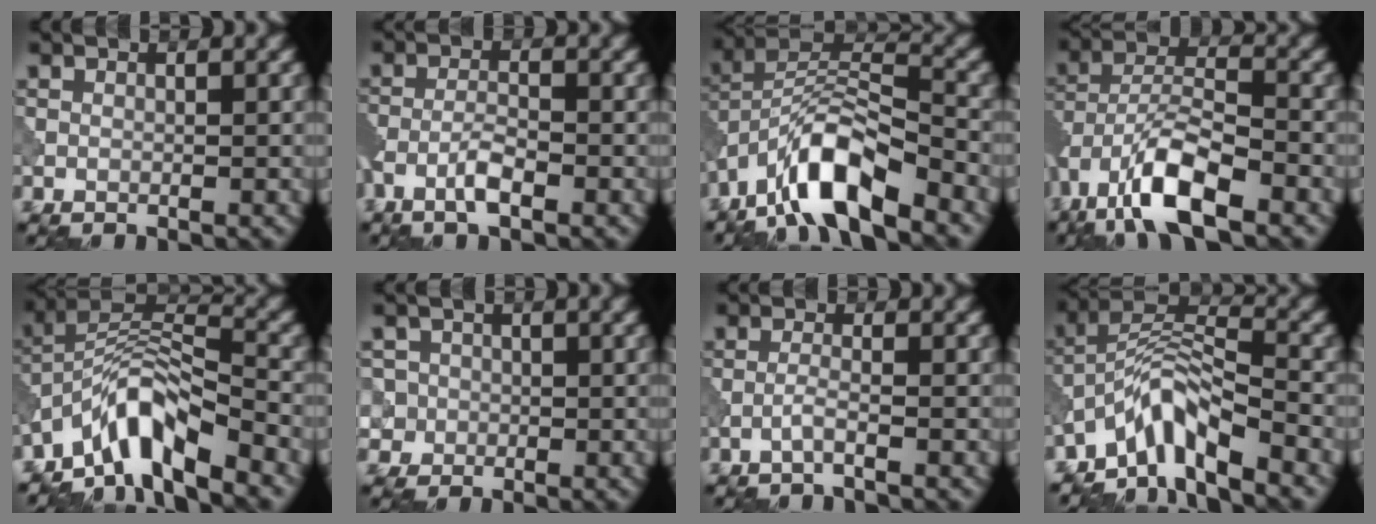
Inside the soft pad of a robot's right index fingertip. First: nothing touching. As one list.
[{"total": 2.5, "force": [-1.5, 0.5, 2.0], "torque": [-0.044, 0.006, -0.036]}, {"total": 9.3, "force": [-6.1, 2.8, 6.4], "torque": [-0.113, 0.012, -0.123]}, {"total": 8.7, "force": [-5.3, 3.1, 6.2], "torque": [-0.113, 0.006, -0.105]}, {"total": 7.2, "force": [-5.3, 1.9, 4.5], "torque": [-0.069, 0.011, -0.106]}, {"total": 3.6, "force": [-0.2, 3.5, 0.8], "torque": [0.002, 0.023, -0.020]}, {"total": 1.4, "force": [-0.9, 0.1, 1.2], "torque": [-0.021, 0.007, -0.026]}, {"total": 6.0, "force": [-4.5, 1.4, 3.7], "torque": [-0.060, 0.012, -0.093]}]